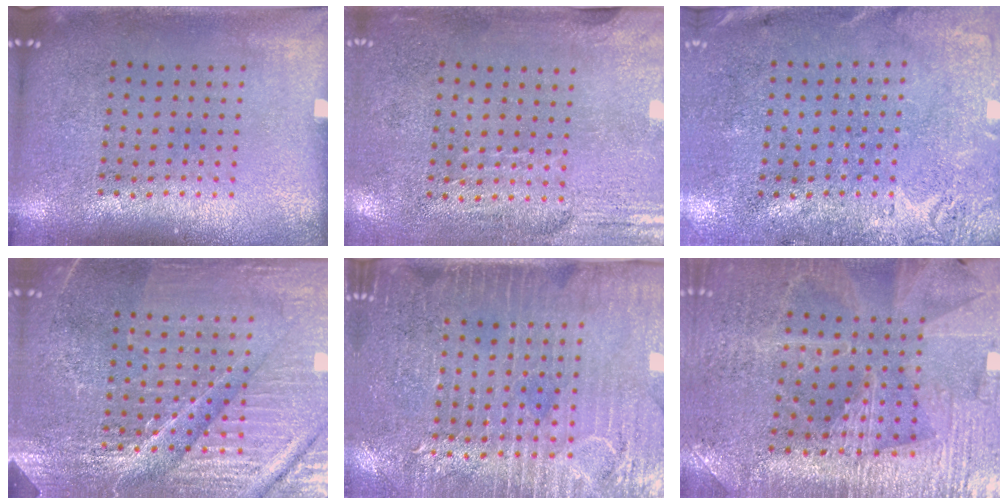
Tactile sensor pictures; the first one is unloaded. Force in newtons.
{"total": 3.0, "press": 2.5, "slide": 1.6}
{"total": 2.8, "press": 2.2, "slide": 1.8}
{"total": 4.8, "press": 4.5, "slide": 1.6}
{"total": 3.7, "press": 3.2, "slide": 1.7}
{"total": 3.0, "press": 2.9, "slide": 0.4}